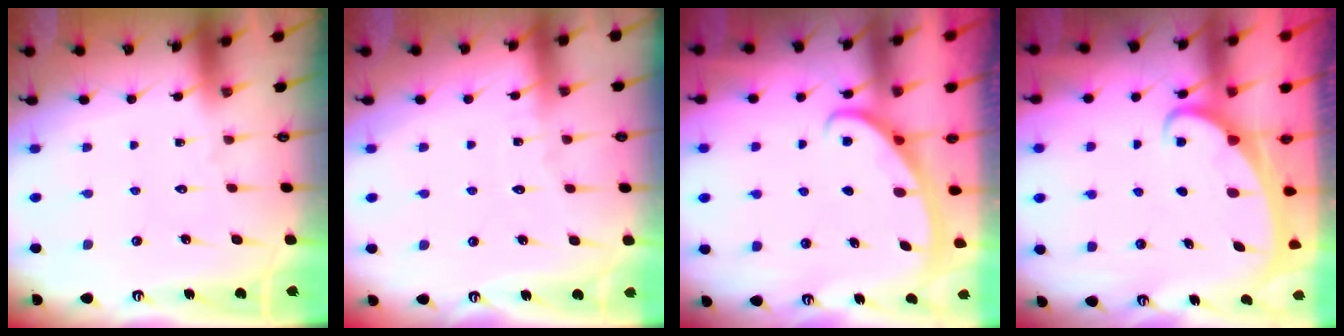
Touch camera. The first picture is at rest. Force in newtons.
{"total": 2.4, "press": 2.4, "slide": 0.3}
{"total": 3.1, "press": 3.1, "slide": 0.4}
{"total": 2.2, "press": 2.2, "slide": 0.3}